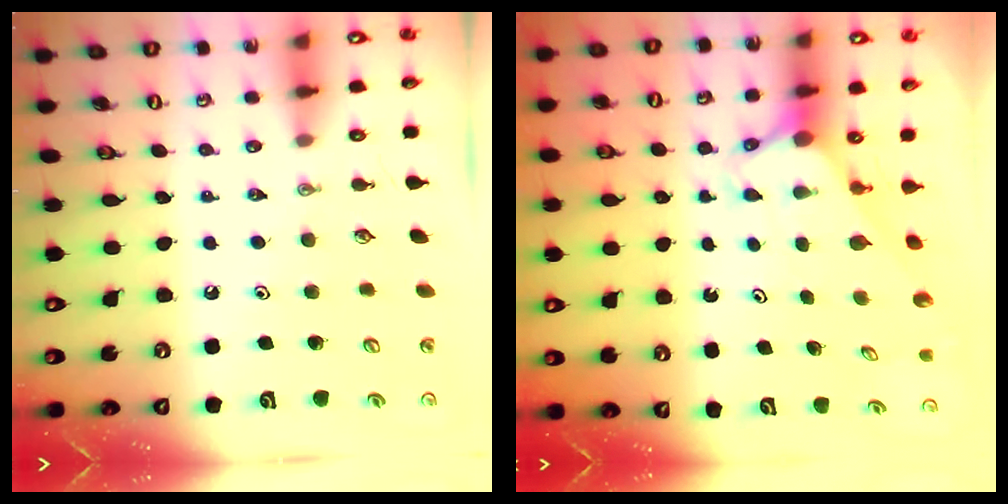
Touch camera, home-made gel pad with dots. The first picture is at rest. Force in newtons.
{"total": 2.7, "press": 2.7, "slide": 0.0}